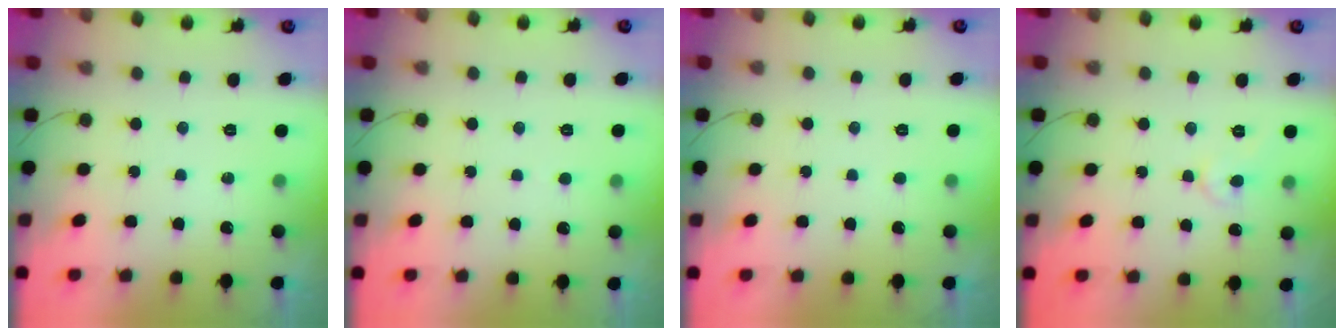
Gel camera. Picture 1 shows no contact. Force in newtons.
{"total": 2.5, "press": 2.4, "slide": 0.3}
{"total": 1.6, "press": 1.6, "slide": 0.2}
{"total": 5.0, "press": 5.0, "slide": 0.5}